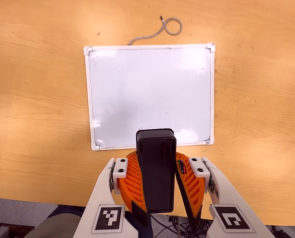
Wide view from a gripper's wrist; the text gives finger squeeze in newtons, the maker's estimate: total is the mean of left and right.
{"total": 11.4, "left": 11.3, "right": 11.6}